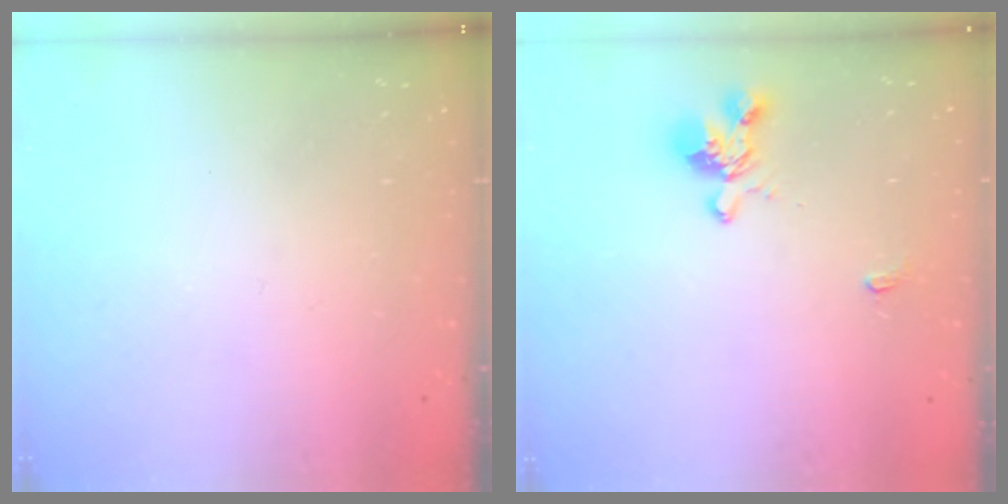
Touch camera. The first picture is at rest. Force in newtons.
{"total": 1.6, "press": 1.1, "slide": 1.1}